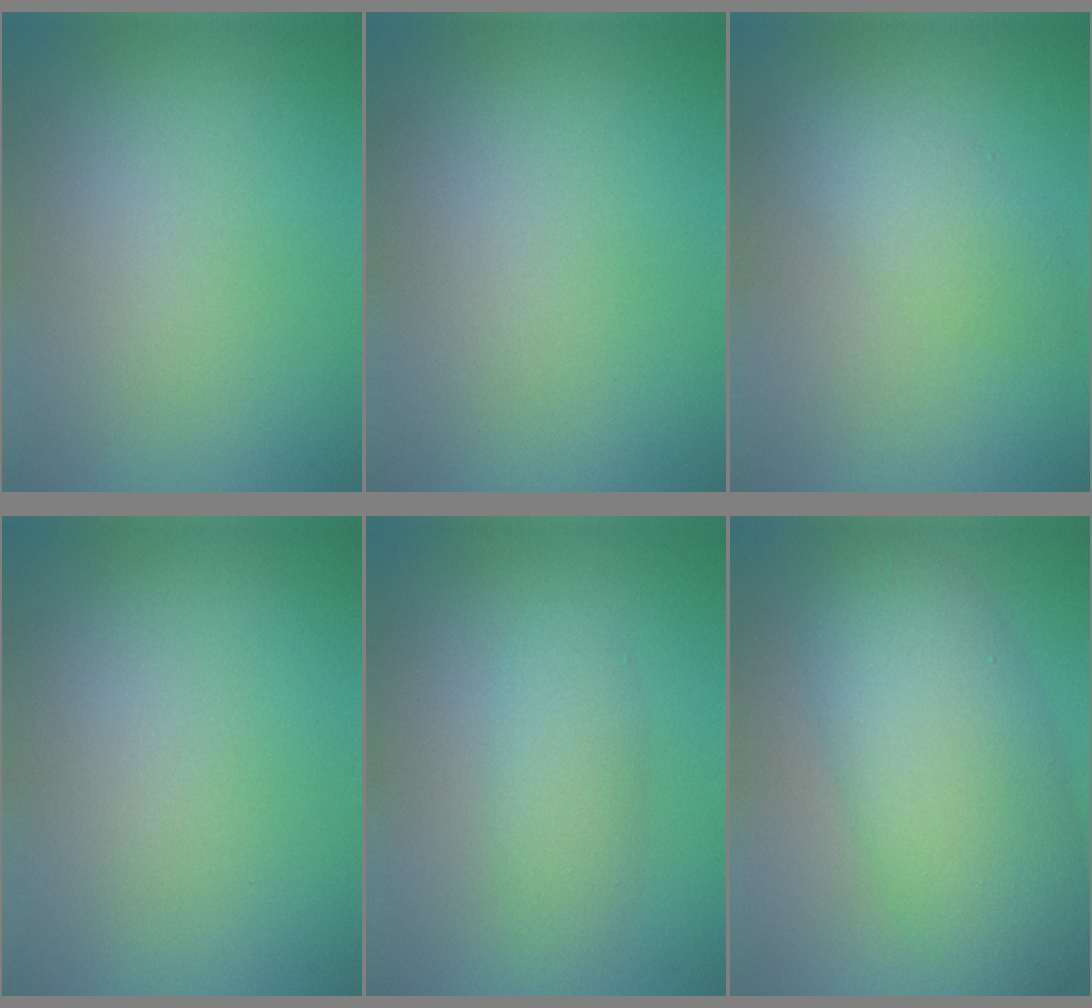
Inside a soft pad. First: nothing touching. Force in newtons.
{"total": 0.0}
{"total": 2.9, "press": 2.9, "slide": 0.2}
{"total": 0.0}
{"total": 2.3, "press": 2.3, "slide": 0.1}
{"total": 8.3, "press": 8.3, "slide": 0.2}